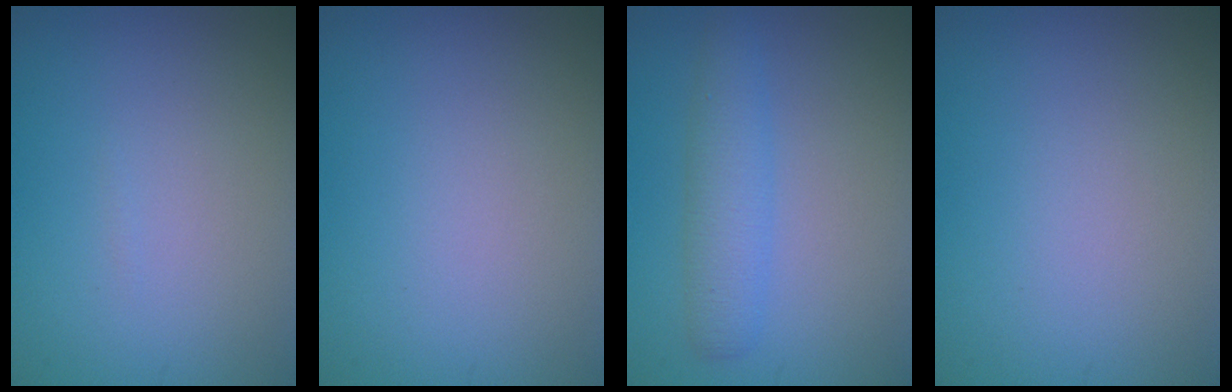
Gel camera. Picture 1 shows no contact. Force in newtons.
{"total": 0.0}
{"total": 2.9, "press": 2.9, "slide": 0.1}
{"total": 0.0}